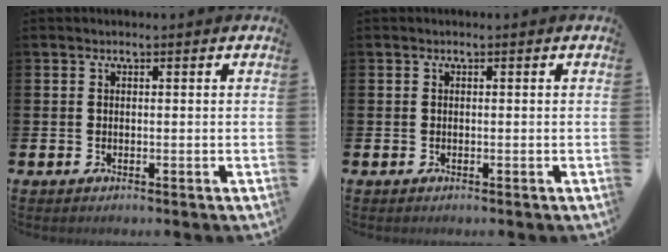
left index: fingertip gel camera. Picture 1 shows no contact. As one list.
[{"total": 0.0}]